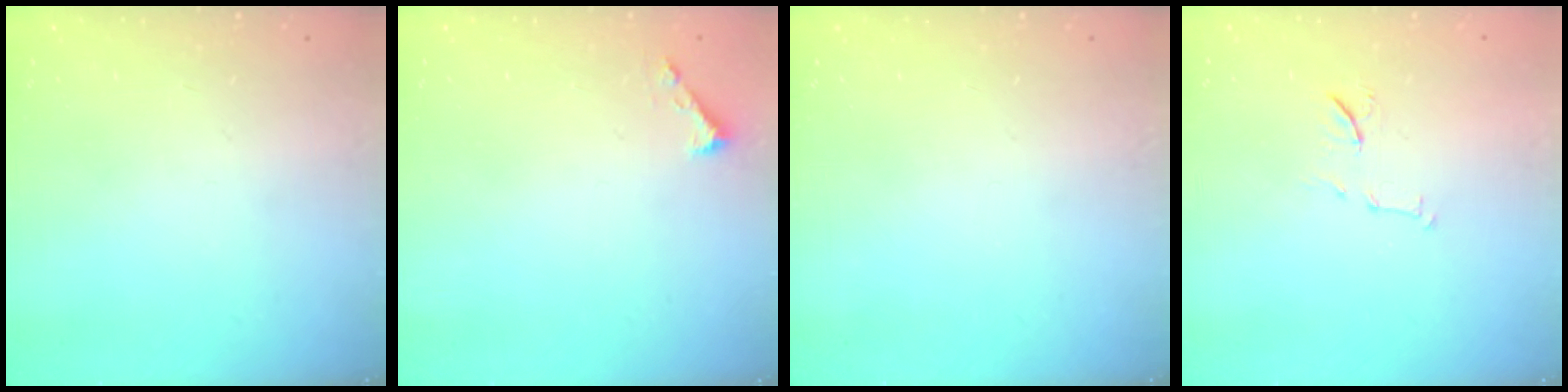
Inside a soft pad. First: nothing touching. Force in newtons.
{"total": 1.6, "press": 1.6, "slide": 0.1}
{"total": 0.0}
{"total": 7.4, "press": 7.3, "slide": 0.6}